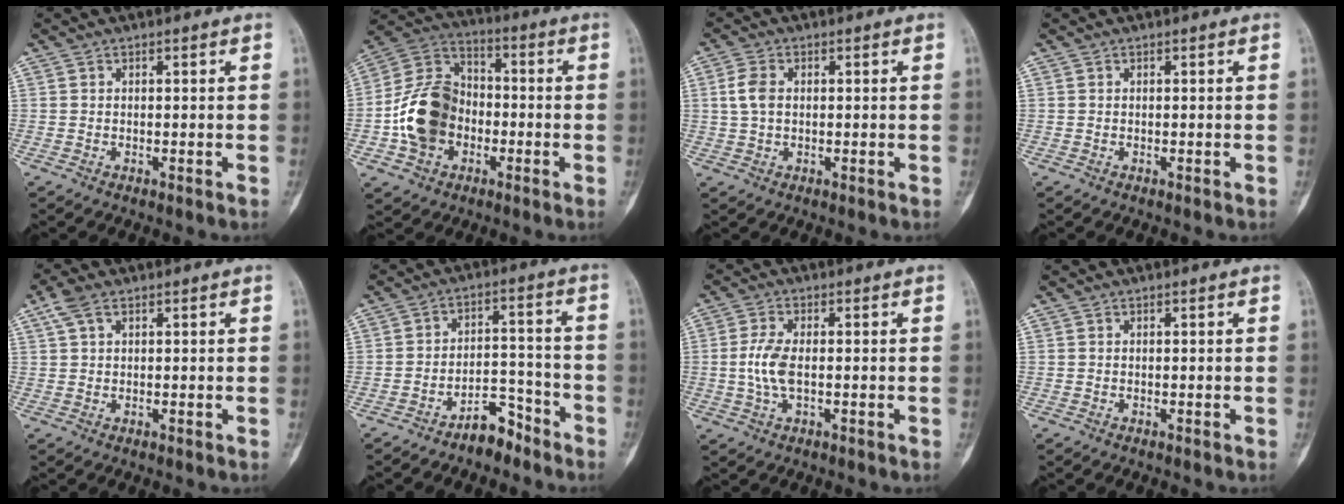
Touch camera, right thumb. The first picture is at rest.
{"total": 15.2, "force": [-3.2, 11.7, 9.2], "torque": [-0.152, 0.036, -0.065]}
{"total": 4.4, "force": [0.6, 2.8, 3.3], "torque": [-0.072, 0.005, 0.010]}
{"total": 0.0}
{"total": 3.6, "force": [1.9, 1.9, 2.5], "torque": [-0.058, 0.014, 0.039]}
{"total": 9.1, "force": [-7.3, 4.1, 3.7], "torque": [-0.037, 0.095, -0.126]}
{"total": 5.6, "force": [-0.3, 2.5, 5.0], "torque": [-0.120, 0.002, -0.009]}
{"total": 0.0}